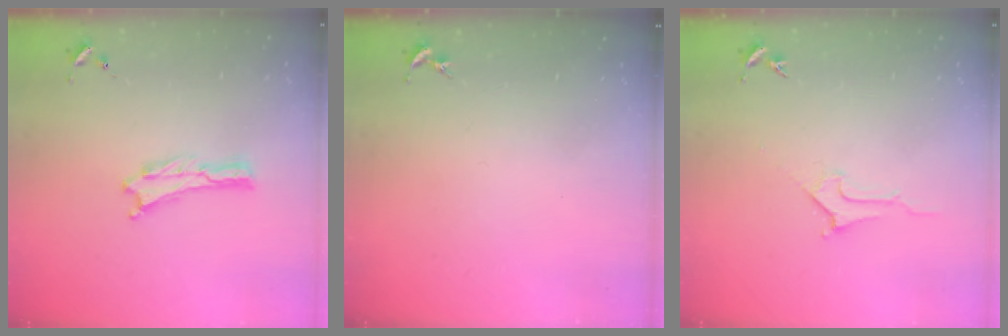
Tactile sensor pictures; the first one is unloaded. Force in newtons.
{"total": 0.0}
{"total": 2.8, "press": 2.8, "slide": 0.4}